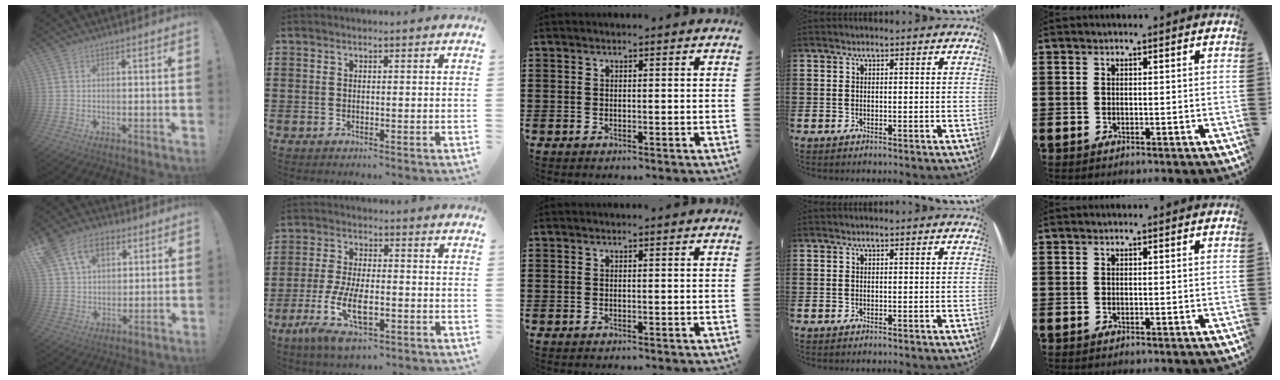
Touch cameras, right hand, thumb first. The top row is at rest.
{"thumb": {"total": 15.1, "force": [7.2, 10.4, 8.2], "torque": [-0.134, -0.014, 0.139]}, "index": {"total": 9.9, "force": [-4.4, 3.9, 8.0], "torque": [-0.174, -0.005, -0.079]}}